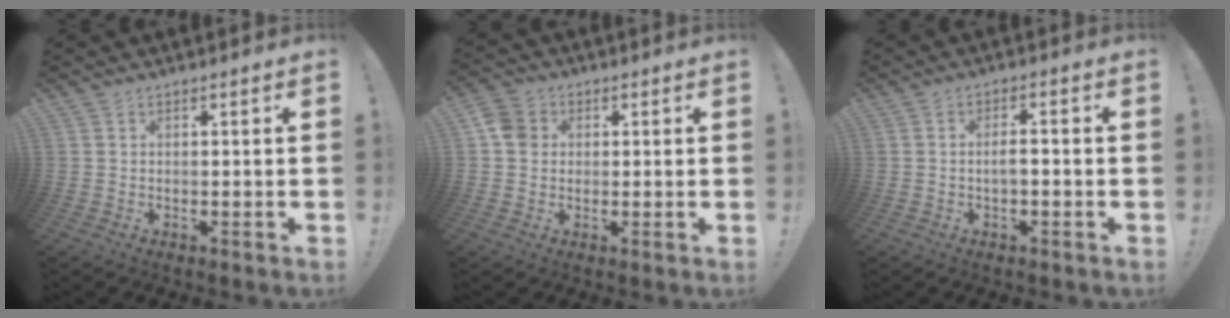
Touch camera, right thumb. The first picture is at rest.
{"total": 6.4, "force": [1.0, 5.5, 3.0], "torque": [-0.048, 0.010, 0.020]}
{"total": 3.1, "force": [-0.9, 0.8, 2.9], "torque": [-0.053, 0.009, -0.018]}